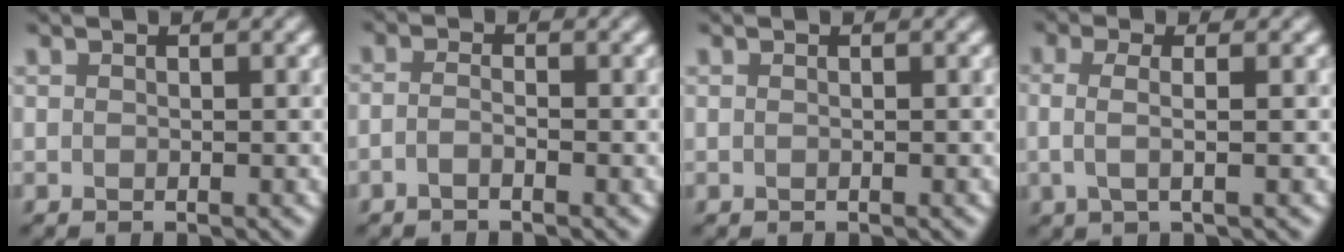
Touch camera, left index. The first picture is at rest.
{"total": 1.2, "force": [-0.8, 0.3, 0.8], "torque": [-0.017, 0.001, -0.018]}
{"total": 0.8, "force": [0.2, 0.5, 0.6], "torque": [0.001, -0.006, -0.008]}
{"total": 2.5, "force": [0.0, 0.9, 2.4], "torque": [-0.045, 0.001, -0.001]}